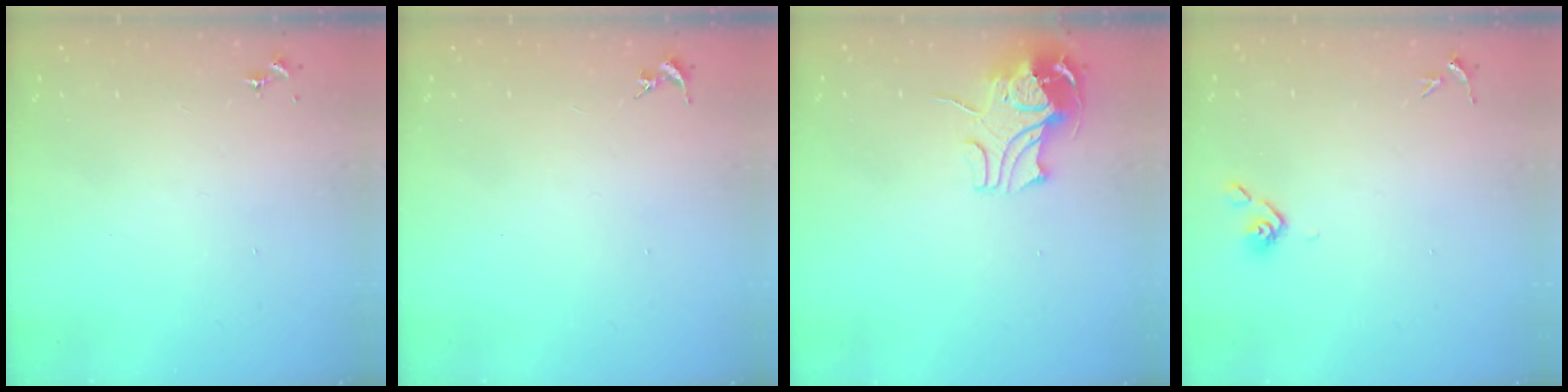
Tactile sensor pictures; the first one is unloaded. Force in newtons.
{"total": 0.0}
{"total": 9.4, "press": 9.3, "slide": 1.4}
{"total": 4.3, "press": 4.2, "slide": 0.9}